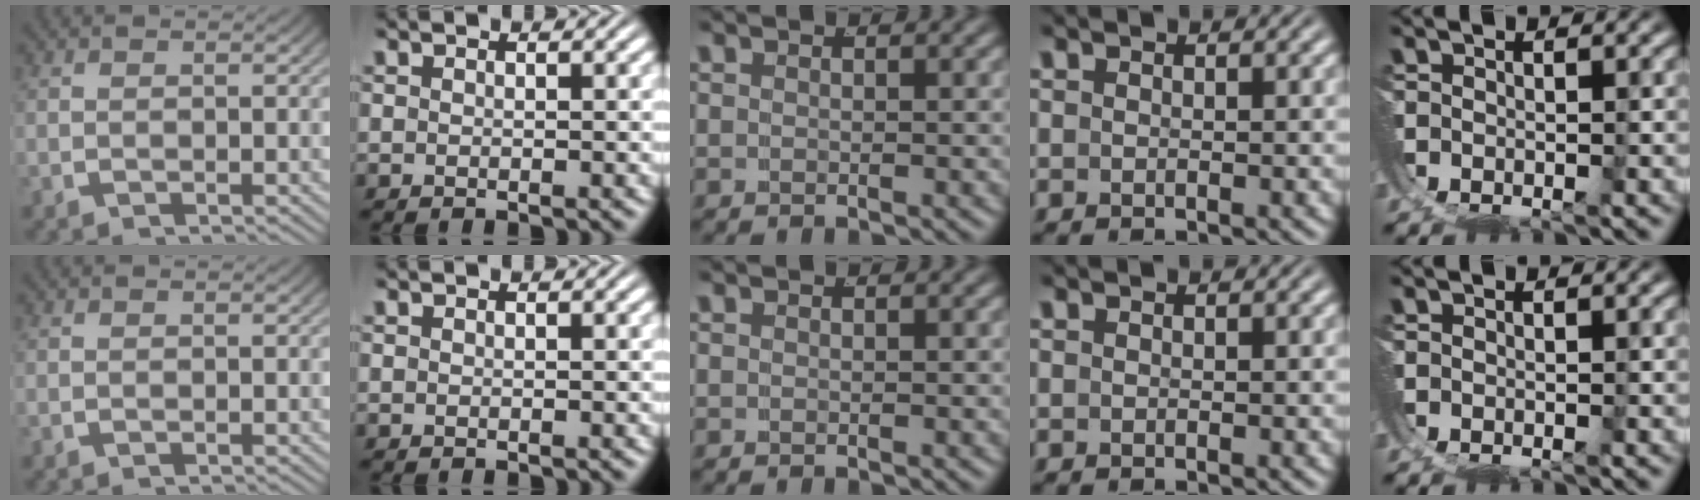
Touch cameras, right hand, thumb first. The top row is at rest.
{}